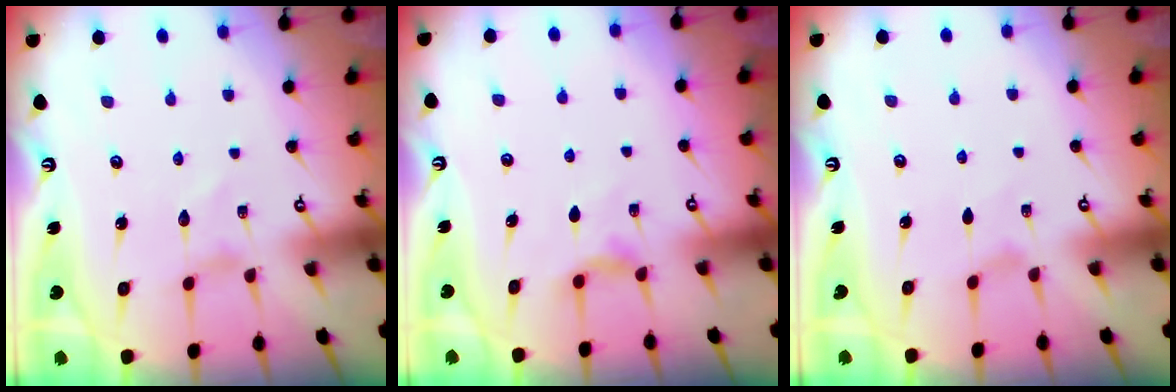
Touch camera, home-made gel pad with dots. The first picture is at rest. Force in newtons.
{"total": 5.2, "press": 5.1, "slide": 0.6}
{"total": 0.0}